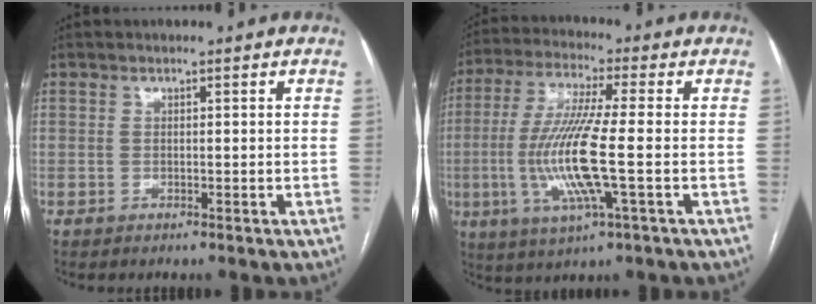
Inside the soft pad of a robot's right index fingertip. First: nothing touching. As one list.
[{"total": 12.8, "force": [-2.2, 0.3, 12.6], "torque": [-0.268, -0.013, -0.049]}]